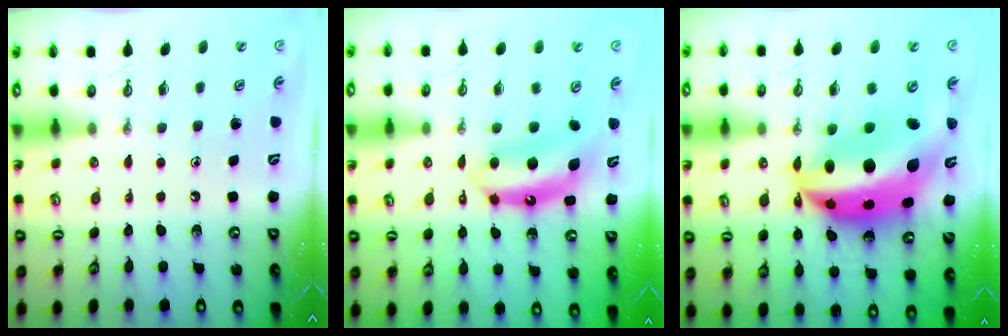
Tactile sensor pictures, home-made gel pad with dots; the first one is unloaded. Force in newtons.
{"total": 6.9, "press": 6.9, "slide": 0.5}
{"total": 19.4, "press": 19.4, "slide": 1.6}